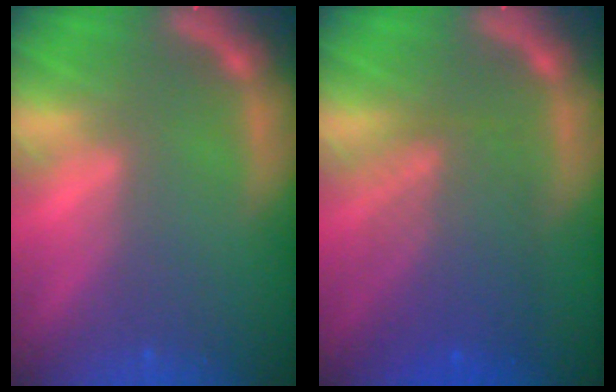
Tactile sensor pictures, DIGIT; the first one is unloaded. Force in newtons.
{"total": 6.6}